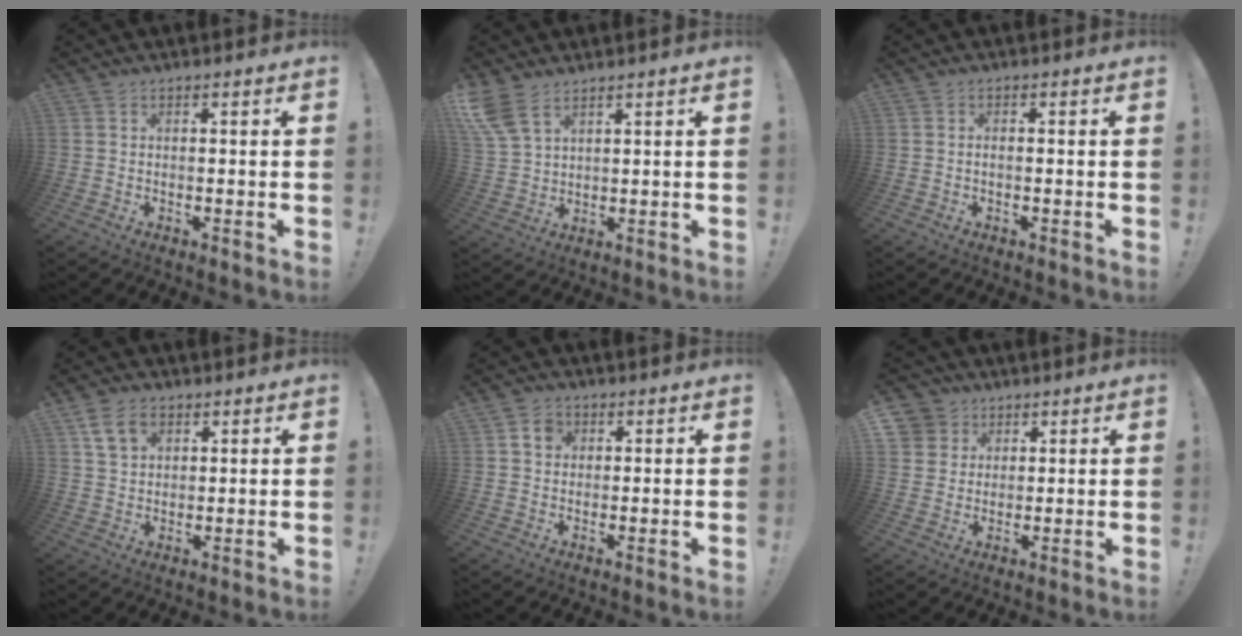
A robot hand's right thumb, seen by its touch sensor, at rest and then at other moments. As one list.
[{"total": 8.0, "force": [5.3, 3.6, 4.8], "torque": [-0.105, -0.018, 0.108]}, {"total": 0.9, "force": [-0.3, 0.1, 0.8], "torque": [-0.015, 0.001, -0.005]}, {"total": 7.2, "force": [3.8, 4.9, 3.8], "torque": [-0.068, -0.004, 0.075]}, {"total": 4.2, "force": [1.3, 3.6, 1.7], "torque": [-0.022, 0.002, 0.023]}, {"total": 6.4, "force": [3.1, 5.6, 0.7], "torque": [-0.011, -0.018, 0.062]}]